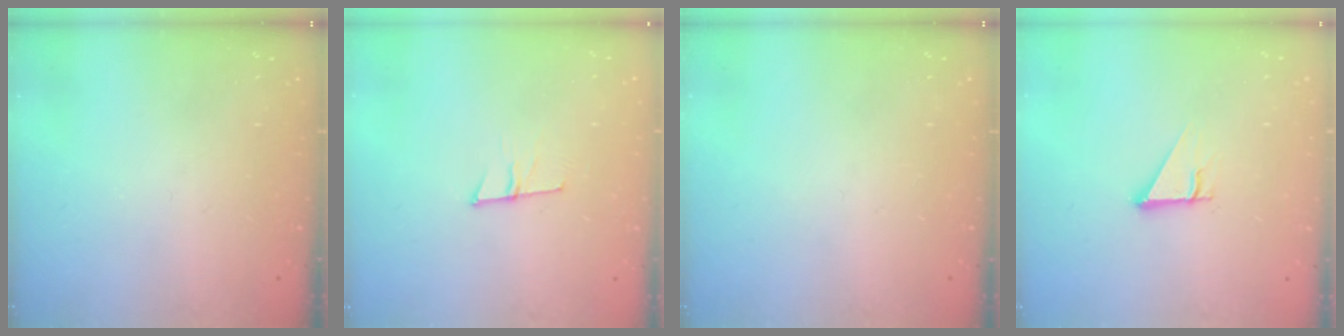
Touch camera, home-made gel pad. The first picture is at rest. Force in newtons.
{"total": 6.0, "press": 5.9, "slide": 1.0}
{"total": 0.0}
{"total": 2.5, "press": 2.5, "slide": 0.2}